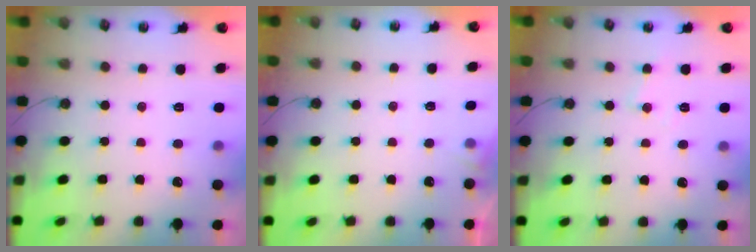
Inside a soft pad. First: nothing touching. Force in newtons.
{"total": 4.9, "press": 4.8, "slide": 0.7}
{"total": 6.0, "press": 6.0, "slide": 0.7}